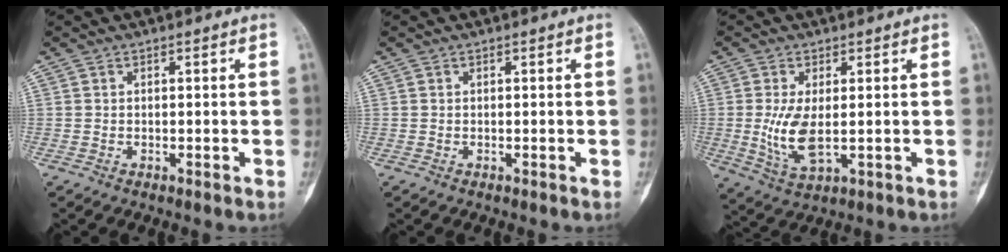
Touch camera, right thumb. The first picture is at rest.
{"total": 0.0}
{"total": 7.5, "force": [-0.1, 3.3, 6.8], "torque": [-0.144, -0.015, 0.010]}